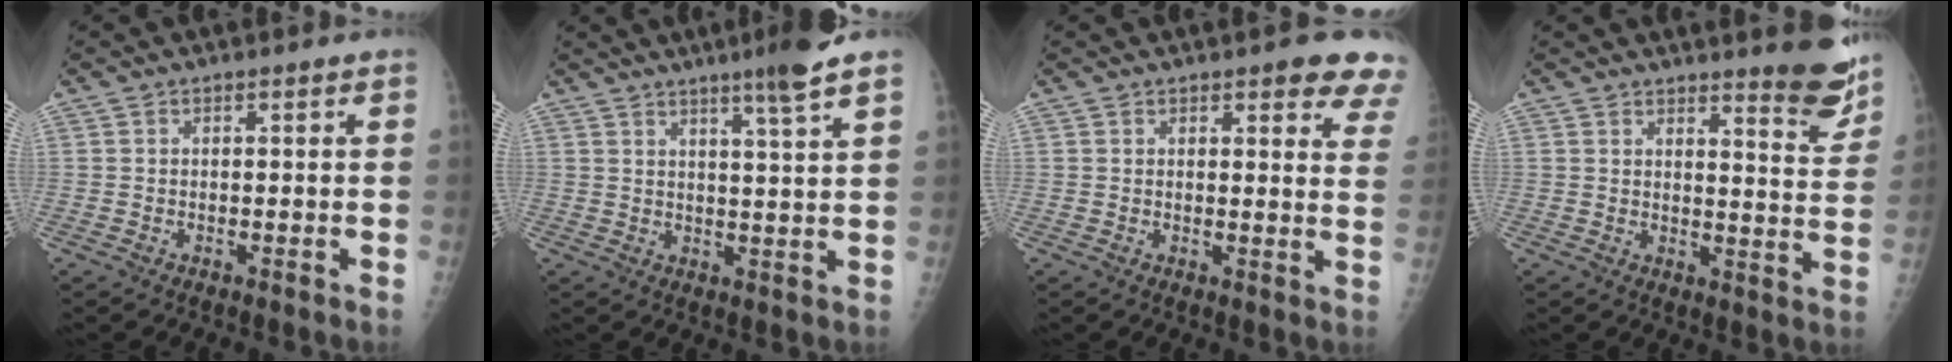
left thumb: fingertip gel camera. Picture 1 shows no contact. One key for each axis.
{"total": 7.0, "fx": 4.8, "fy": -0.7, "fz": 5.1, "tx": -0.078, "ty": -0.026, "tz": 0.073}
{"total": 9.8, "fx": 7.0, "fy": 3.0, "fz": 6.1, "tx": -0.033, "ty": -0.028, "tz": 0.061}
{"total": 8.6, "fx": 7.1, "fy": 1.3, "fz": 4.5, "tx": -0.035, "ty": -0.063, "tz": 0.085}